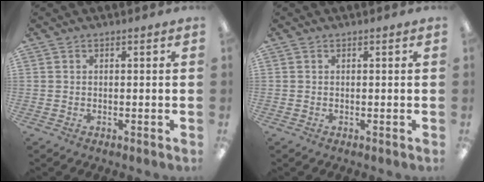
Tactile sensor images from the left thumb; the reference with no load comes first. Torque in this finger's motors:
{"motor_torque": [0.00, 0.00, 0.00, 0.00, 0.00]}